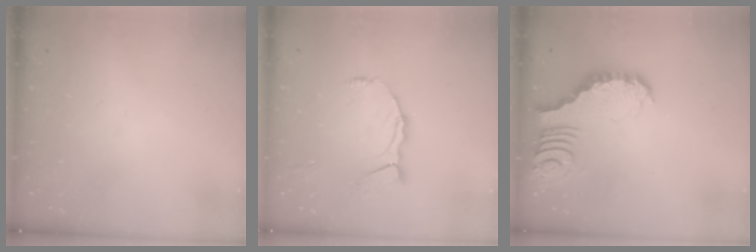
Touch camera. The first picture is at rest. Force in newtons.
{"total": 9.0, "press": 8.9, "slide": 1.1}
{"total": 3.9, "press": 3.8, "slide": 0.6}